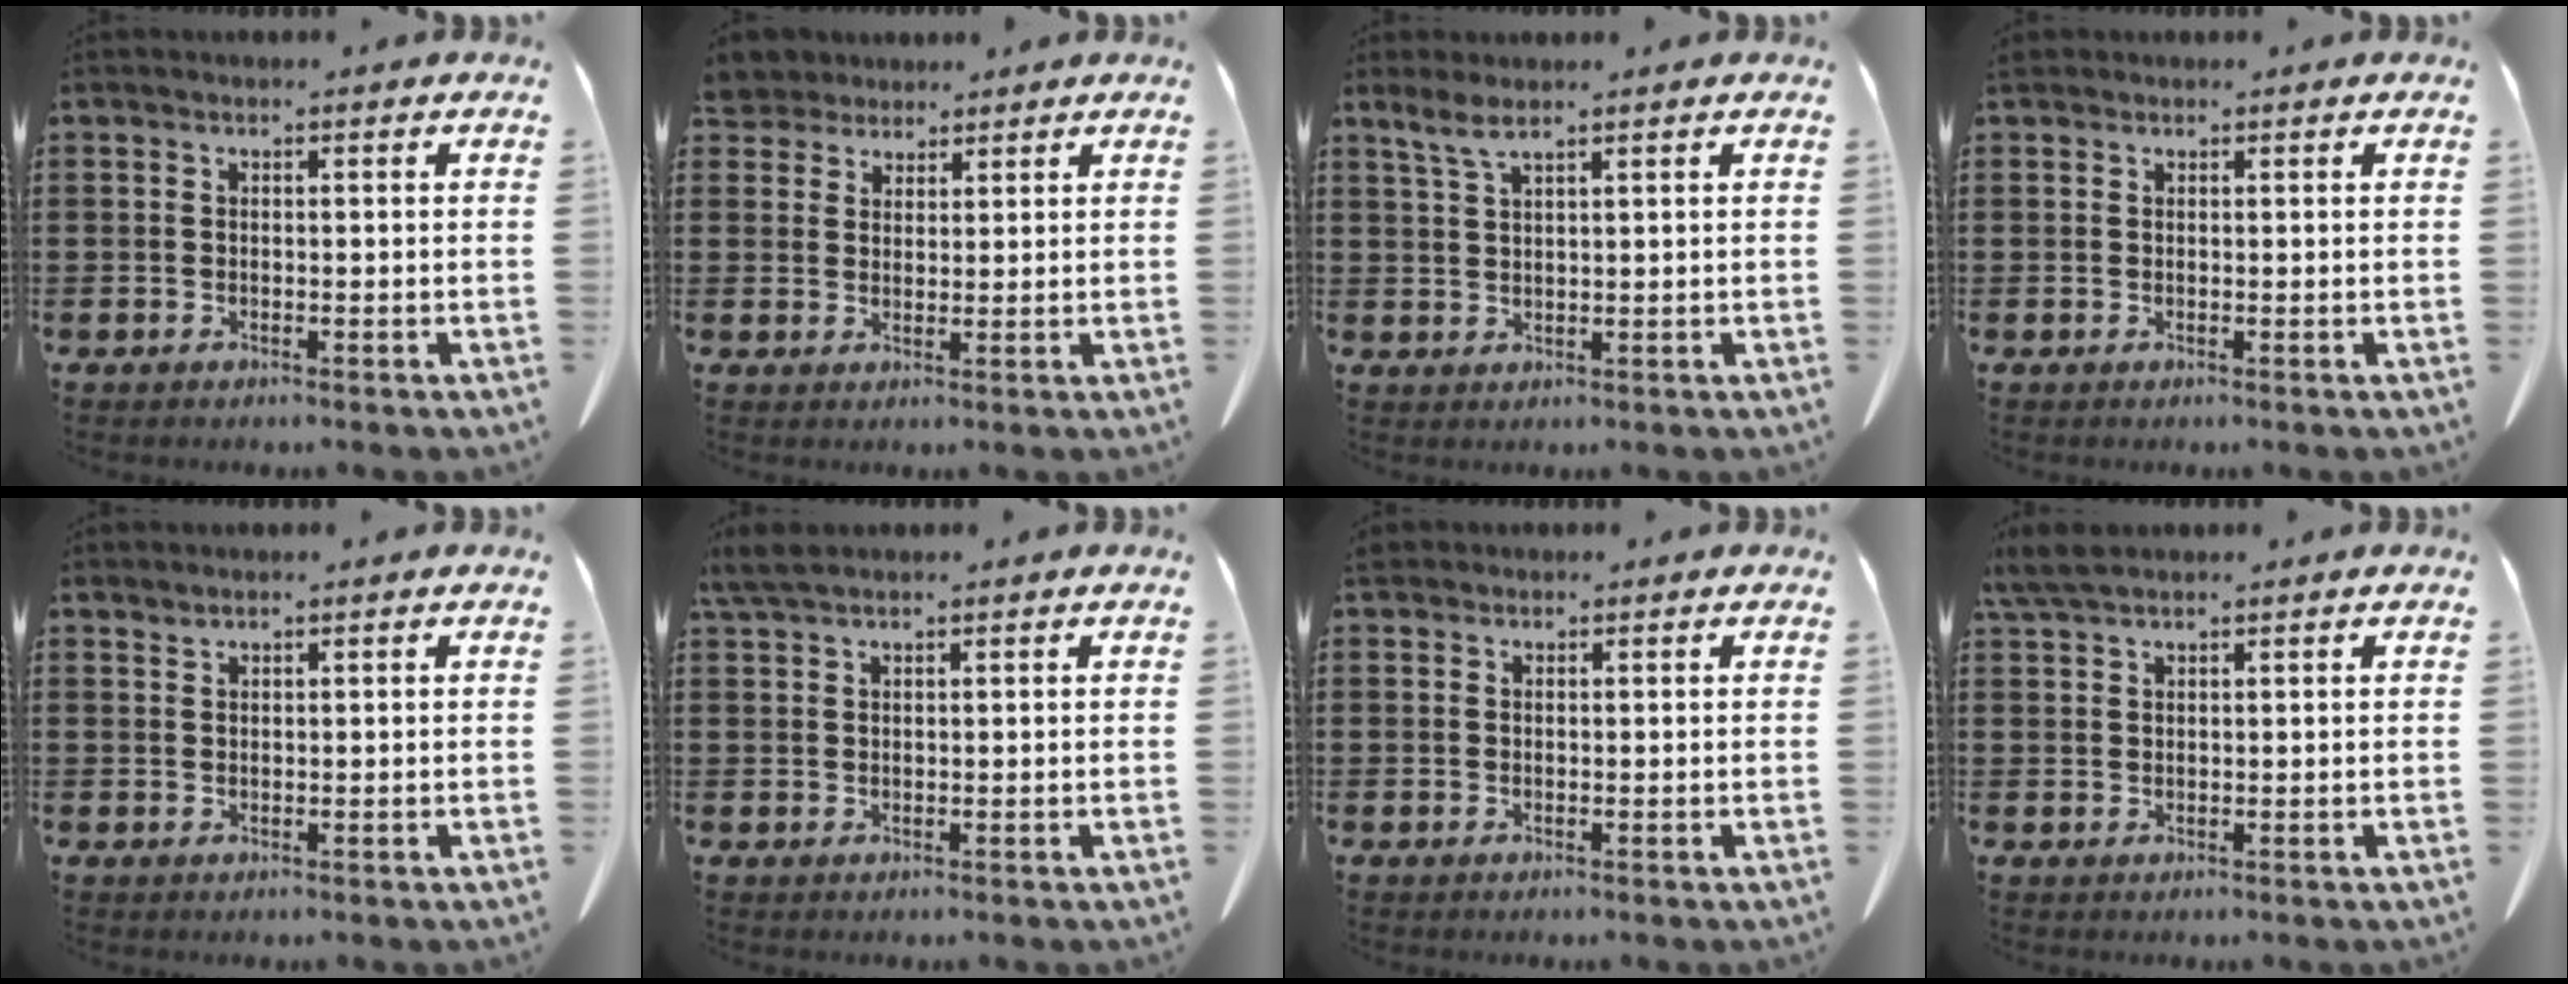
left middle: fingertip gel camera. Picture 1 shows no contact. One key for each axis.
{"total": 3.6, "fx": 3.3, "fy": 1.6, "fz": 0.1, "tx": -0.017, "ty": -0.002, "tz": 0.062}
{"total": 2.7, "fx": 2.0, "fy": 0.4, "fz": 1.8, "tx": -0.040, "ty": 0.002, "tz": 0.036}
{"total": 0.5, "fx": 0.4, "fy": 0.3, "fz": 0.1, "tx": -0.004, "ty": 0.003, "tz": 0.009}
{"total": 1.0, "fx": 1.0, "fy": 0.0, "fz": 0.0, "tx": -0.003, "ty": -0.002, "tz": 0.020}
{"total": 2.6, "fx": 2.1, "fy": 0.5, "fz": 1.6, "tx": -0.036, "ty": 0.004, "tz": 0.040}
{"total": 0.9, "fx": 0.8, "fy": 0.4, "fz": 0.2, "tx": -0.008, "ty": 0.004, "tz": 0.016}
{"total": 3.2, "fx": 2.6, "fy": 0.6, "fz": 1.8, "tx": -0.042, "ty": 0.004, "tz": 0.049}